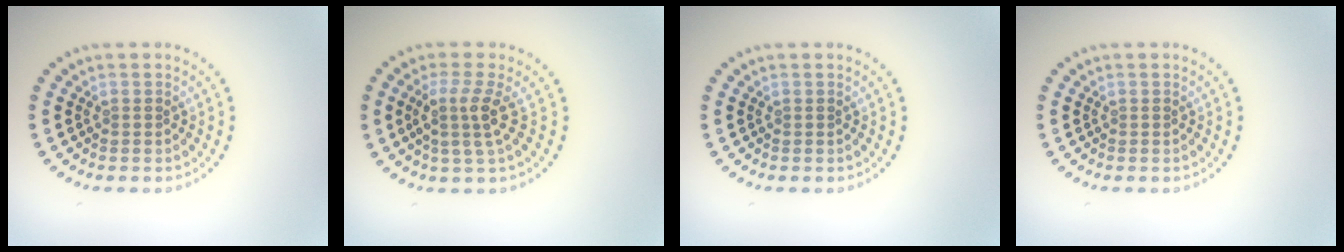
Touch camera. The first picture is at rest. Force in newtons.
{"total": 3.0, "press": 2.3, "slide": 1.9}
{"total": 0.0}
{"total": 0.0}